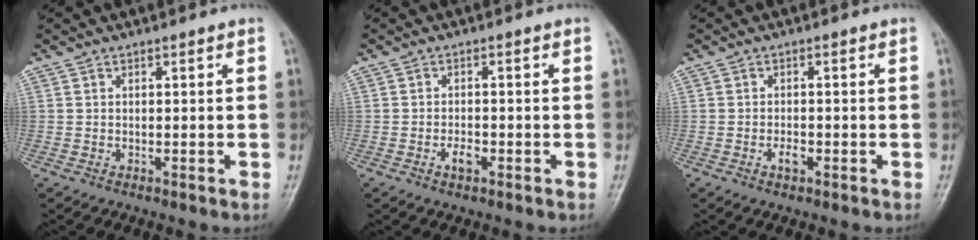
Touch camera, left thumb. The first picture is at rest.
{"total": 2.2, "force": [-1.0, 1.1, 1.6], "torque": [-0.028, 0.007, -0.017]}
{"total": 1.8, "force": [-0.8, 0.9, 1.3], "torque": [-0.023, 0.005, -0.012]}